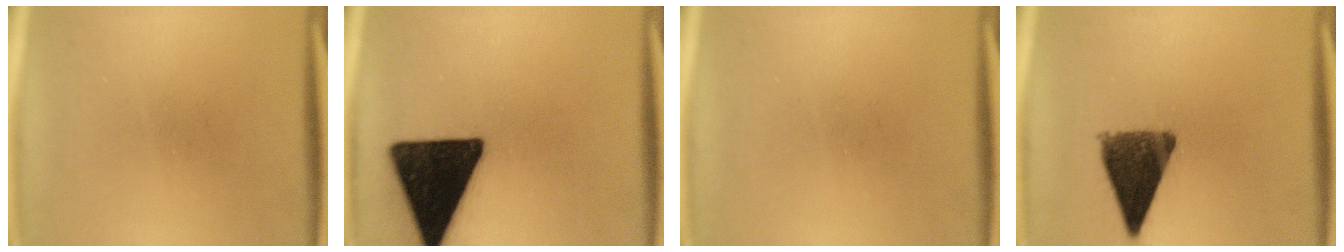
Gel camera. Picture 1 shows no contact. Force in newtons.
{"total": 18.9}
{"total": 0.0}
{"total": 11.0}